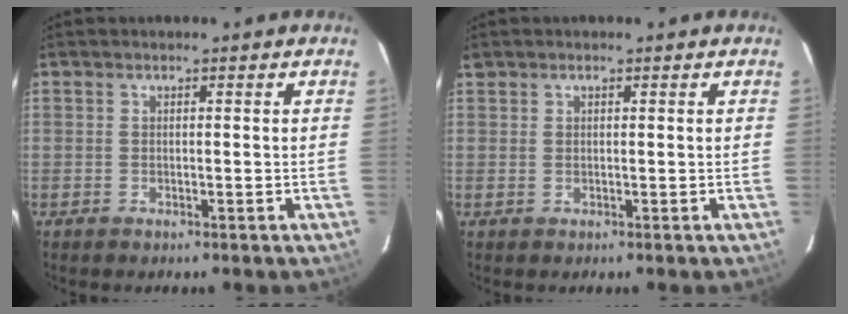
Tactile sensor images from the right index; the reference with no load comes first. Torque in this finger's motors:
{"motor_torque": [0.18, 0.08, 0.07, 0.01]}